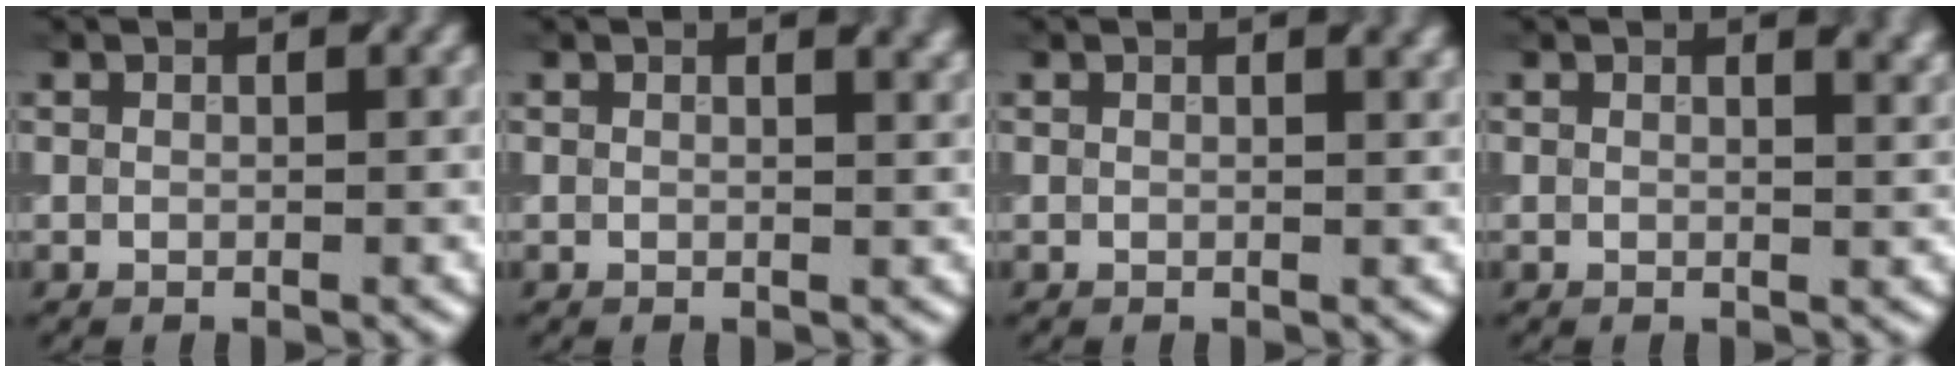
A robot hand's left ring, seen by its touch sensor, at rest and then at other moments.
{"total": 1.2, "force": [0.7, 0.5, 0.9], "torque": [-0.008, -0.001, 0.010]}
{"total": 0.8, "force": [0.4, 0.3, 0.6], "torque": [-0.006, -0.002, 0.010]}
{"total": 1.8, "force": [1.0, 0.9, 1.3], "torque": [-0.012, 0.000, 0.014]}